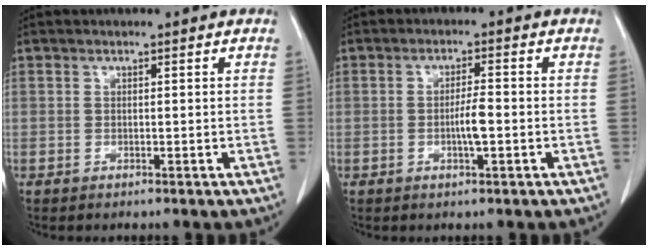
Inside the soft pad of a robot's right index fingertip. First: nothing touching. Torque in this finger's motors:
{"motor_torque": [0.65, 0.16, 0.32, 0.04]}